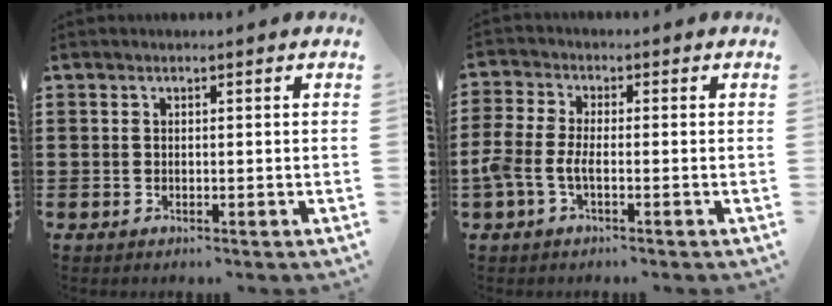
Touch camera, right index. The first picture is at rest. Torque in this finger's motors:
{"motor_torque": [0.98, -0.68, 0.21, 0.18]}